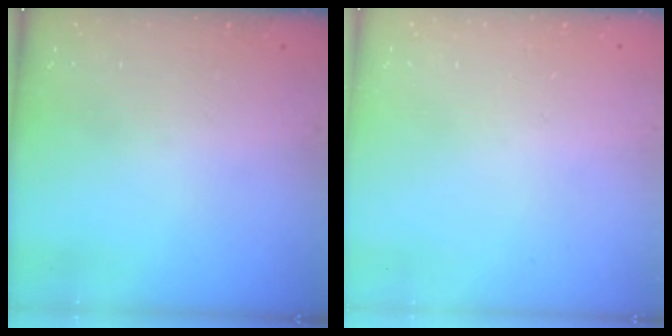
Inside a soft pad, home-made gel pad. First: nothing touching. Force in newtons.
{"total": 2.6, "press": 2.6, "slide": 0.2}